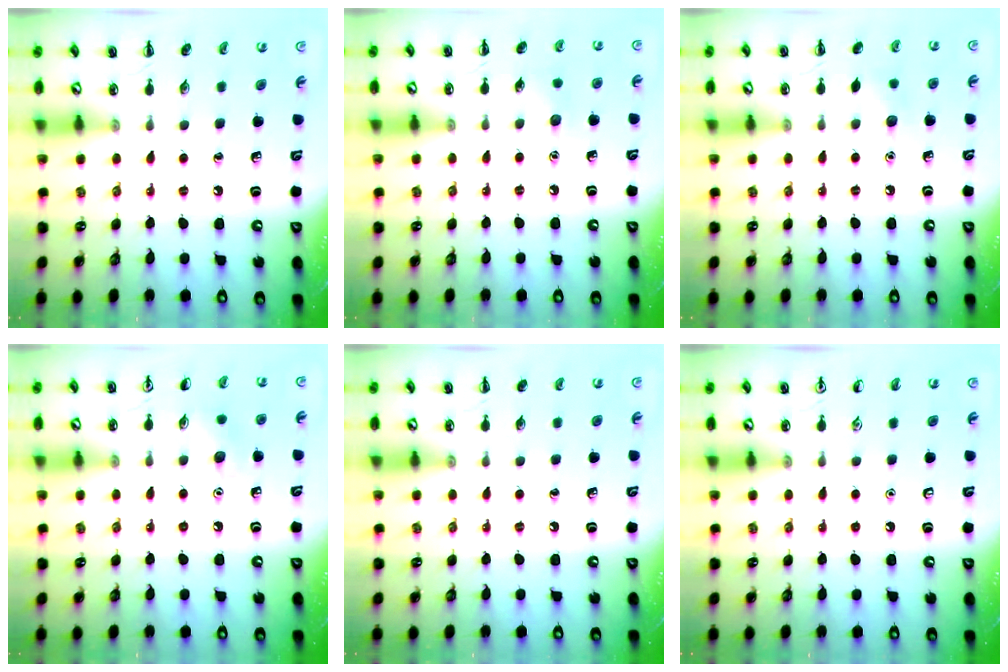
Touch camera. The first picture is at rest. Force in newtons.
{"total": 4.8, "press": 4.6, "slide": 1.2}
{"total": 4.9, "press": 4.7, "slide": 1.4}
{"total": 6.2, "press": 5.9, "slide": 1.8}
{"total": 0.0}
{"total": 0.0}